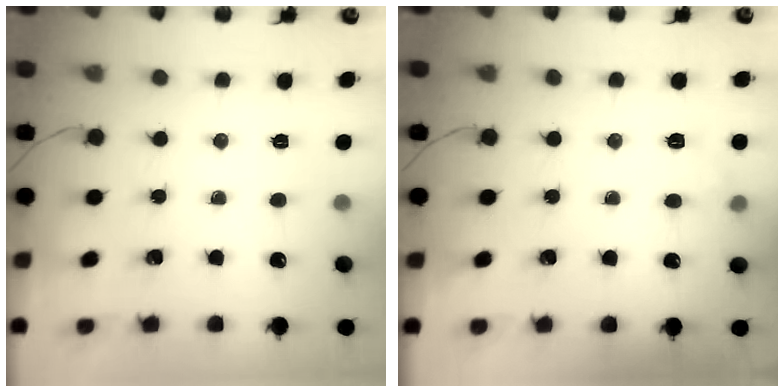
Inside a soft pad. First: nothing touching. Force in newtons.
{"total": 7.5, "press": 7.3, "slide": 2.0}